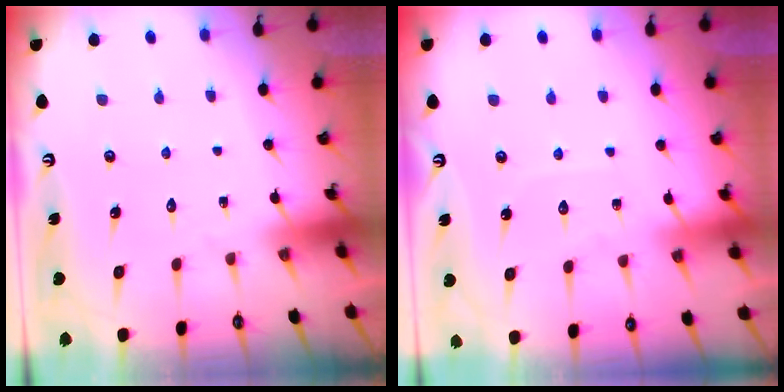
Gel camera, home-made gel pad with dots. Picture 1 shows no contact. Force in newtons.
{"total": 3.9, "press": 3.9, "slide": 0.5}